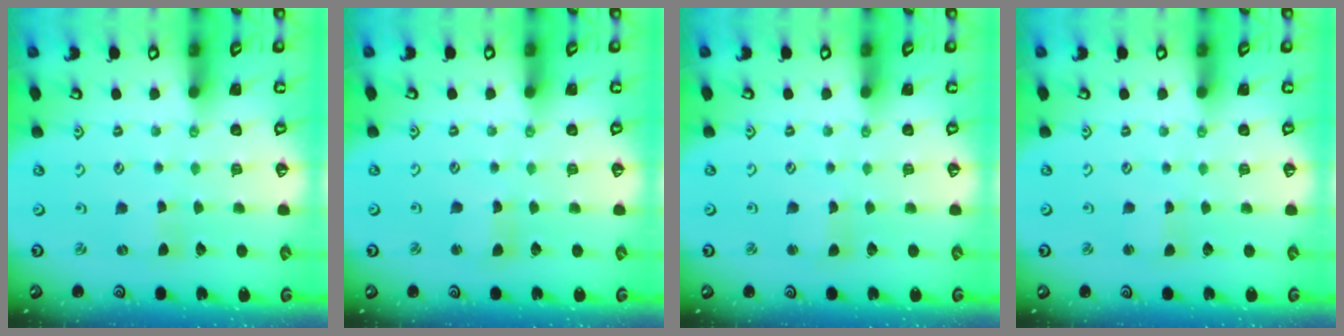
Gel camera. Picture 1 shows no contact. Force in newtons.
{"total": 1.8, "press": 1.8, "slide": 0.3}
{"total": 2.3, "press": 2.3, "slide": 0.3}
{"total": 1.7, "press": 1.7, "slide": 0.2}